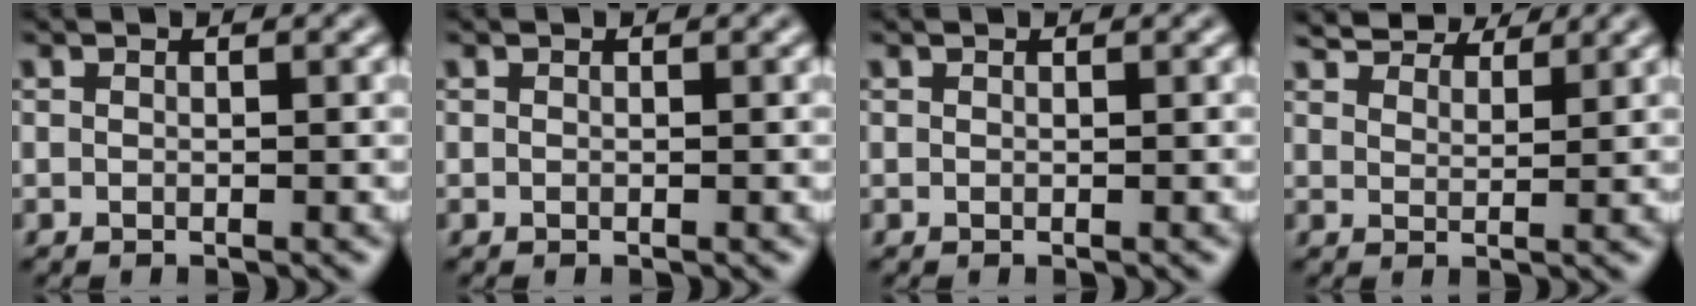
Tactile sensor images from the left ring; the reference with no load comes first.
{"total": 0.0}
{"total": 0.0}
{"total": 6.0, "force": [5.4, 1.4, 2.0], "torque": [-0.044, 0.007, 0.084]}